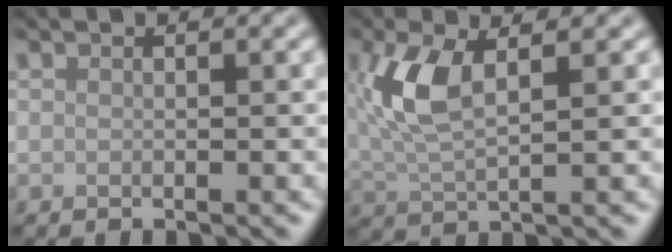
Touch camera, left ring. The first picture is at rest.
{"total": 5.1, "force": [1.4, 2.0, 4.5], "torque": [-0.107, 0.007, 0.027]}